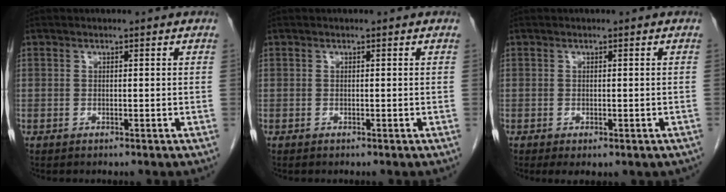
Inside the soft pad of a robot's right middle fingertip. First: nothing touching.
{"total": 0.0}
{"total": 3.0, "force": [-1.8, 1.6, 1.8], "torque": [-0.021, -0.006, -0.019]}